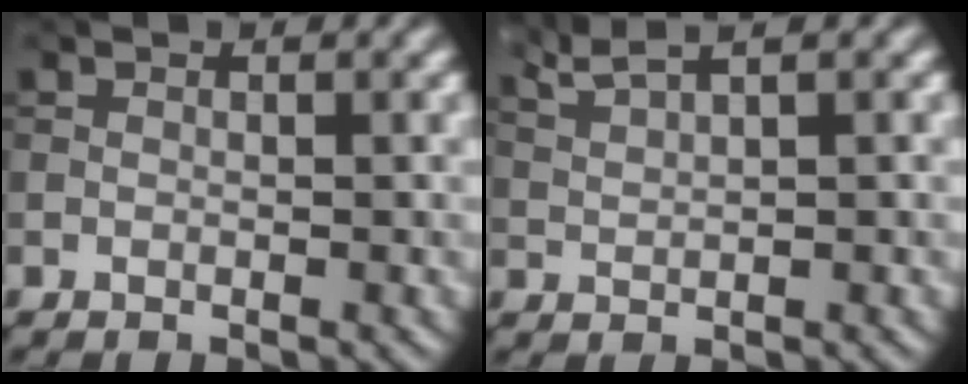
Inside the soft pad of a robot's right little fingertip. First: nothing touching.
{"total": 2.2, "force": [1.8, -0.4, 1.1], "torque": [-0.045, 0.004, 0.062]}